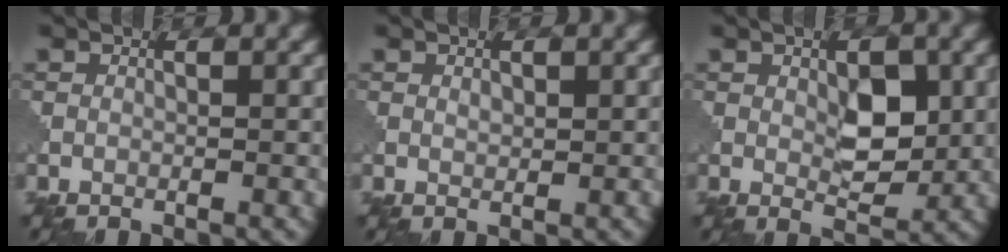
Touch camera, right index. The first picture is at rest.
{"total": 0.7, "force": [0.6, 0.4, 0.1], "torque": [-0.004, -0.003, 0.015]}
{"total": 3.7, "force": [0.9, 2.0, 2.9], "torque": [-0.045, -0.005, 0.021]}